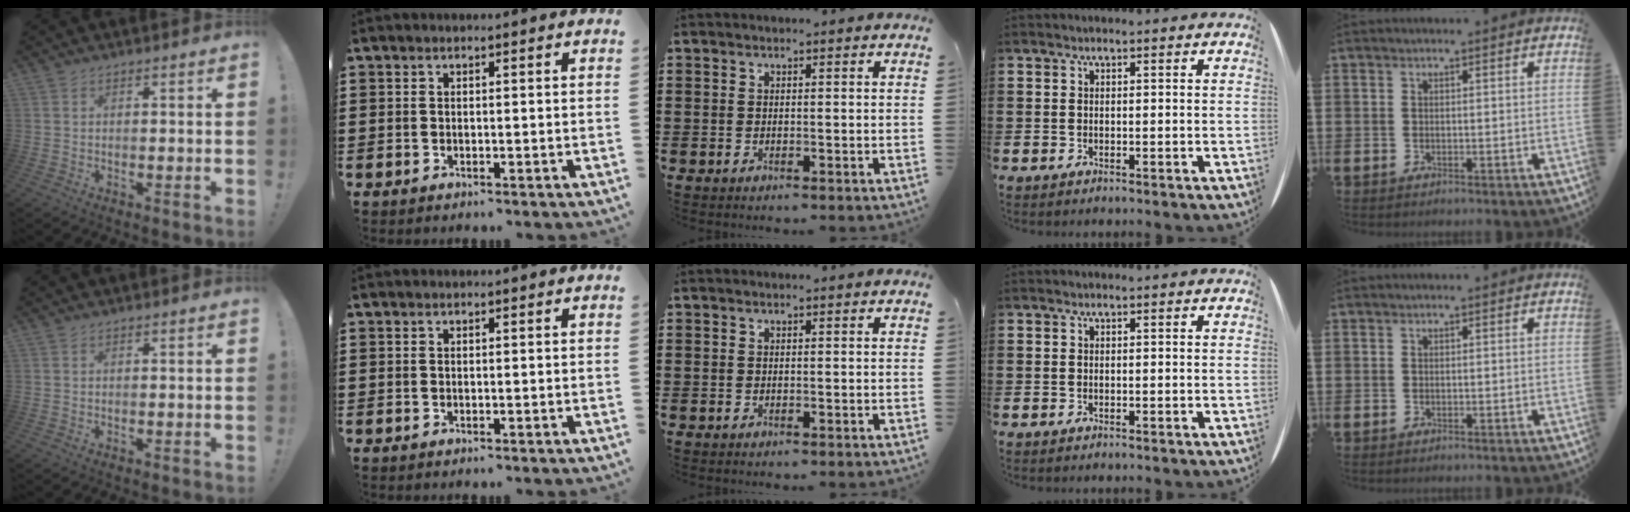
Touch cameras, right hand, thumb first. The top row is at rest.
{}